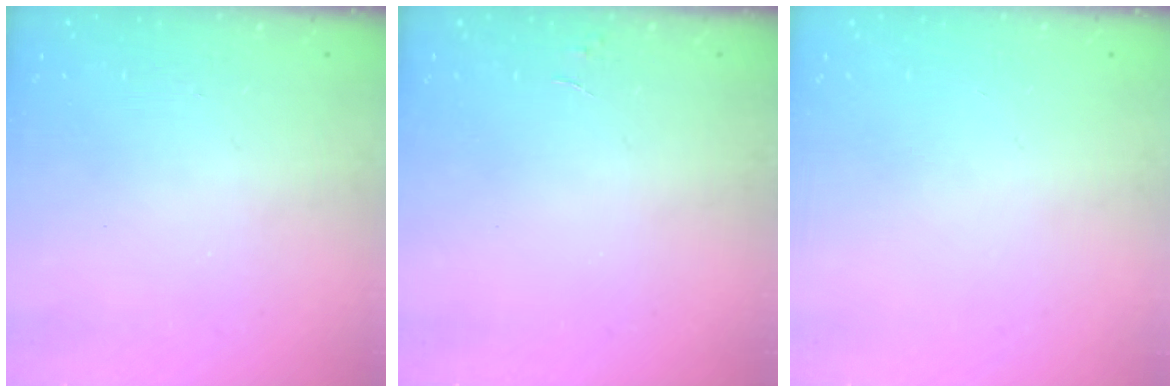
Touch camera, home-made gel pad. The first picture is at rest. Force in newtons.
{"total": 2.2, "press": 2.2, "slide": 0.2}
{"total": 0.0}